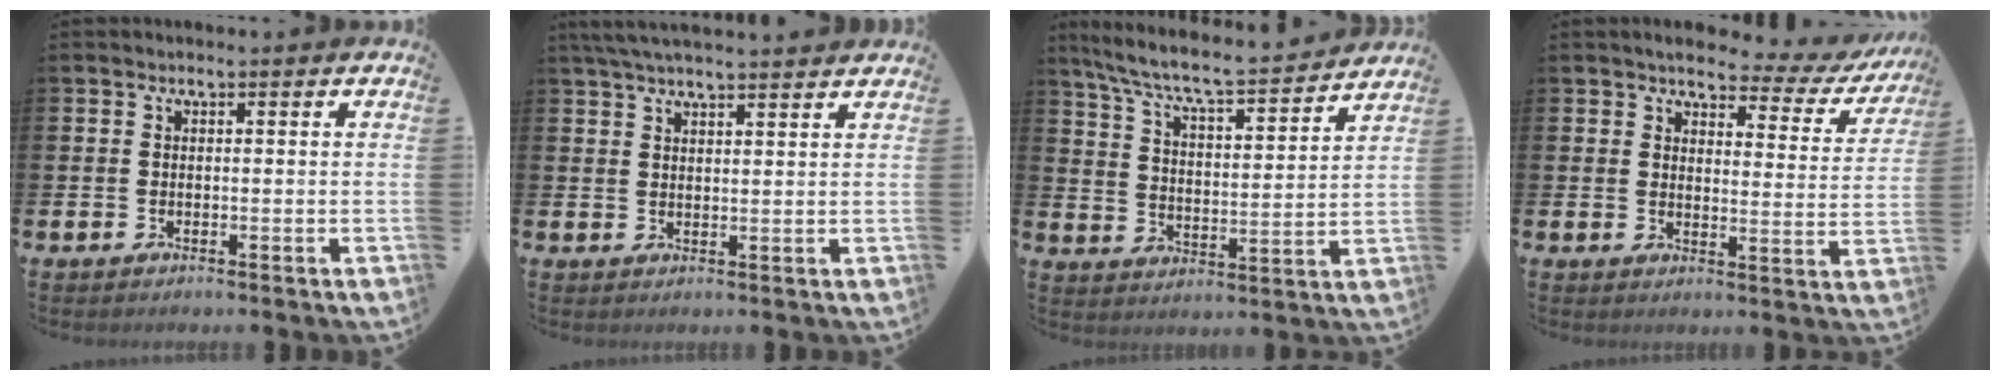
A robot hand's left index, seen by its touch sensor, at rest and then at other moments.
{"total": 4.0, "force": [3.7, 0.2, 1.5], "torque": [-0.042, -0.006, 0.070]}
{"total": 7.2, "force": [6.7, 0.5, 2.6], "torque": [-0.081, -0.056, 0.110]}
{"total": 3.8, "force": [3.4, 1.3, 1.1], "torque": [-0.024, -0.031, 0.048]}